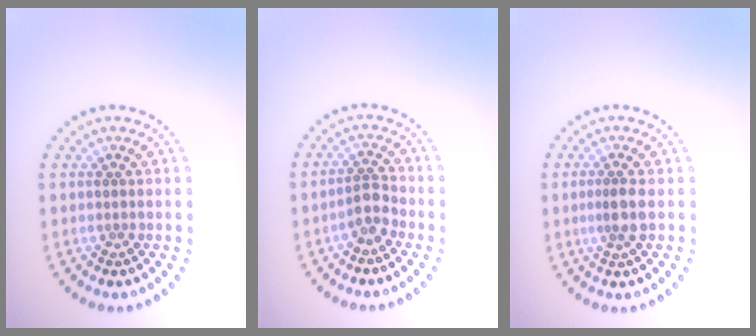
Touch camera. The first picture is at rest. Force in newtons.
{"total": 2.0, "press": 1.6, "slide": 1.1}
{"total": 2.0, "press": 1.7, "slide": 1.2}